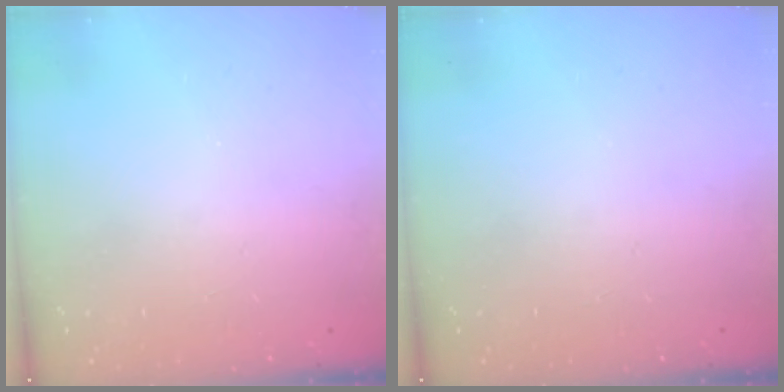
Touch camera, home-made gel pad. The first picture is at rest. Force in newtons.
{"total": 0.0}